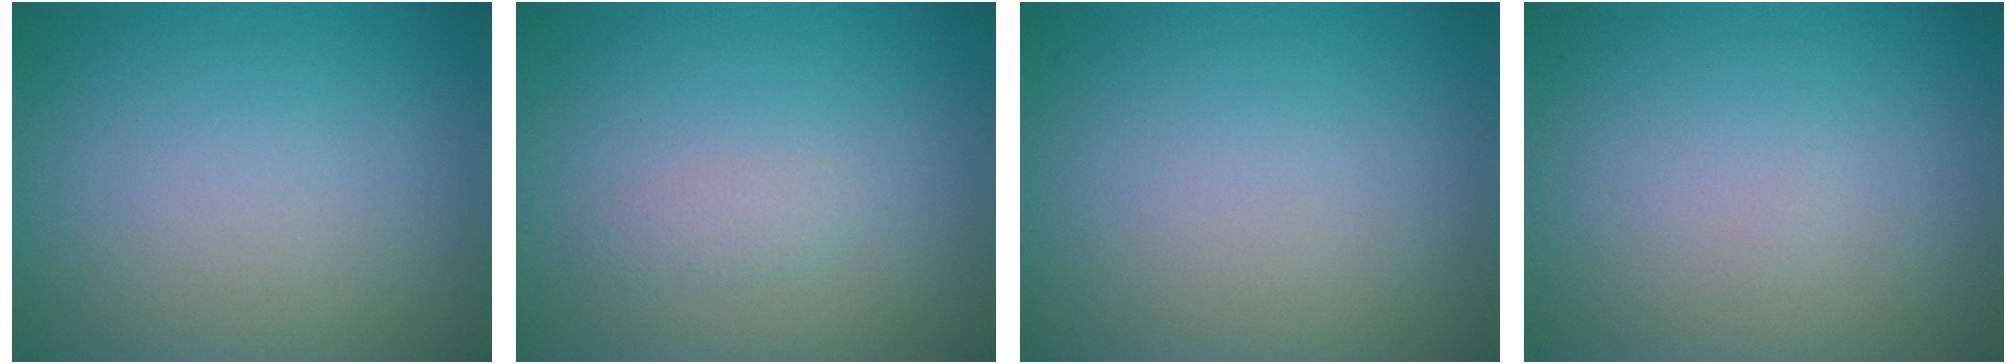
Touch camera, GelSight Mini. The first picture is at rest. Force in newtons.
{"total": 1.0, "press": 1.0, "slide": 0.0}
{"total": 0.0}
{"total": 0.0}